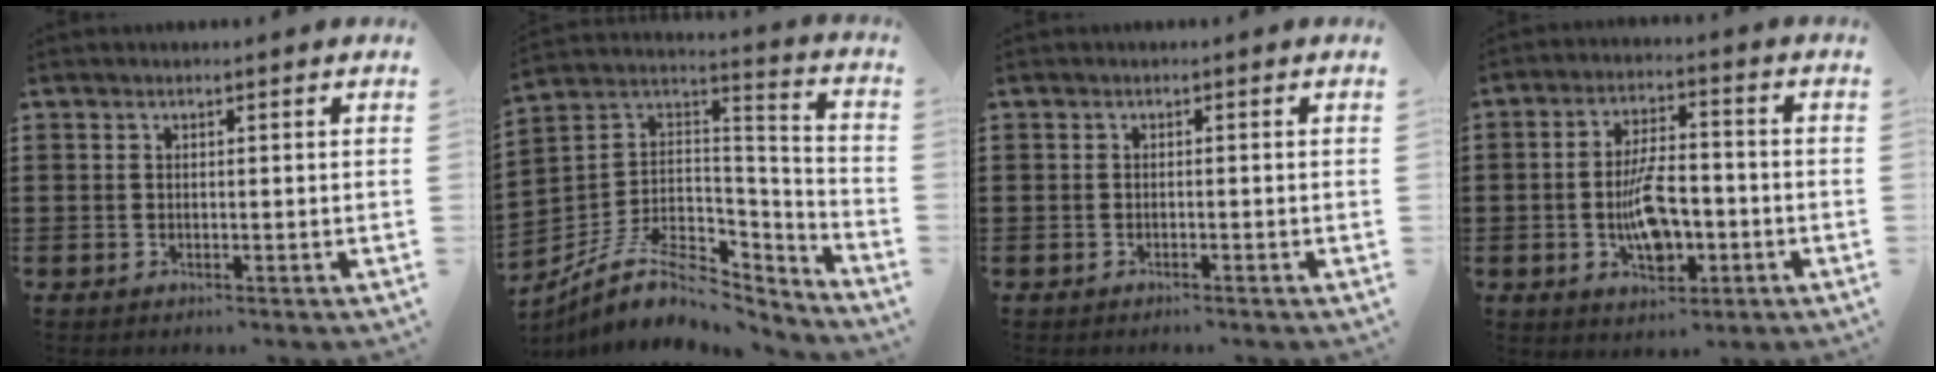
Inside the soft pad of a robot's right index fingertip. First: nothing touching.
{"total": 9.4, "force": [-6.0, 5.2, 5.0], "torque": [-0.112, 0.004, -0.112]}
{"total": 0.5, "force": [-0.5, 0.0, 0.2], "torque": [-0.005, -0.001, -0.010]}
{"total": 8.2, "force": [-2.1, 3.7, 7.0], "torque": [-0.130, 0.003, -0.042]}